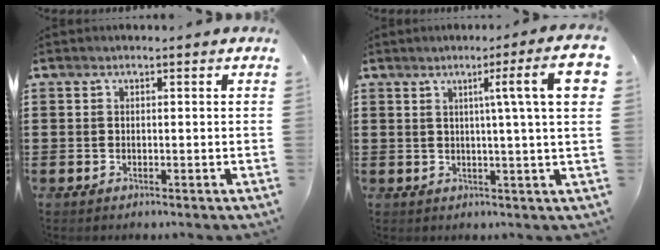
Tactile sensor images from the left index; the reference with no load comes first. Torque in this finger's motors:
{"motor_torque": [0.88, -0.54, 0.50, 0.08]}